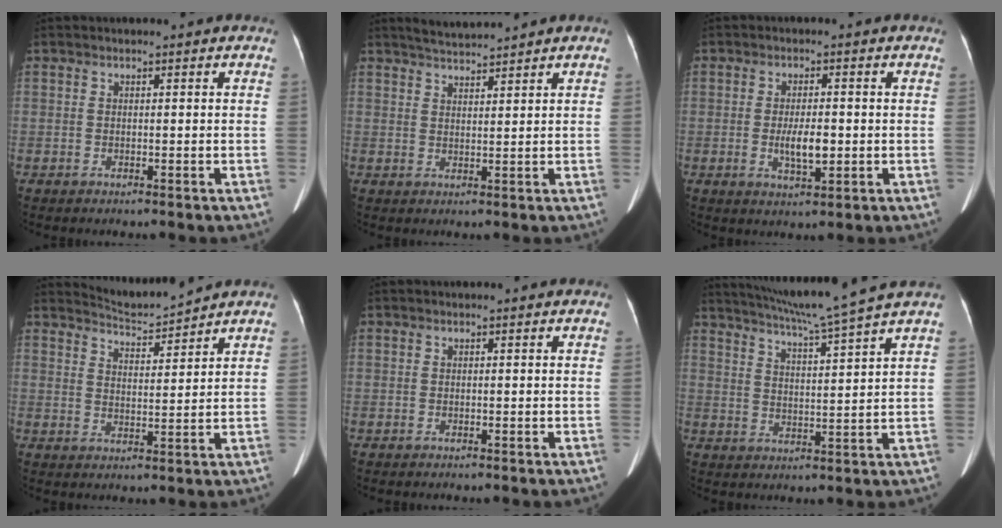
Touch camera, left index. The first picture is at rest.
{"total": 3.4, "force": [3.3, -0.5, 0.6], "torque": [-0.014, 0.011, 0.064]}
{"total": 4.7, "force": [-0.7, 1.5, 4.4], "torque": [-0.083, -0.004, -0.010]}
{"total": 5.0, "force": [4.9, -1.0, -0.4], "torque": [-0.004, -0.007, 0.091]}
{"total": 0.0}
{"total": 12.2, "force": [10.5, -2.5, 5.8], "torque": [-0.104, -0.012, 0.158]}